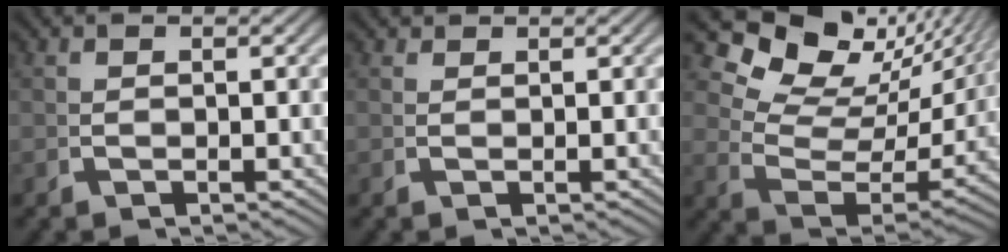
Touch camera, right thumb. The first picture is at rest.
{"total": 1.0, "force": [0.9, 0.0, -0.1], "torque": [0.011, 0.004, 0.018]}
{"total": 11.0, "force": [4.8, 6.4, 7.6], "torque": [-0.131, 0.005, 0.073]}